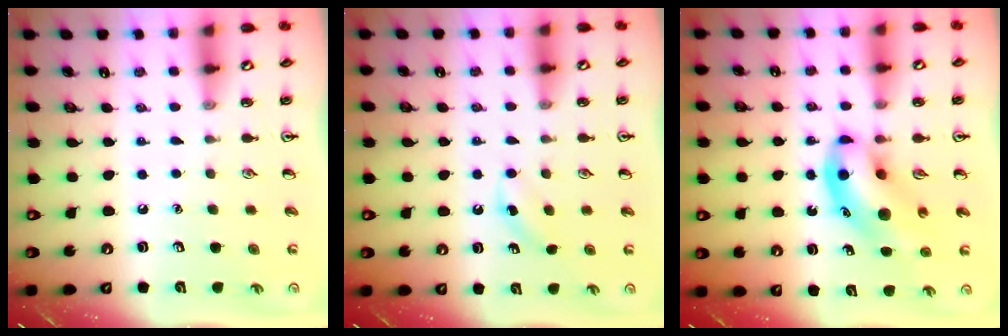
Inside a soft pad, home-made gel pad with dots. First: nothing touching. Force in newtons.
{"total": 2.6, "press": 2.4, "slide": 0.8}
{"total": 11.6, "press": 11.2, "slide": 3.2}